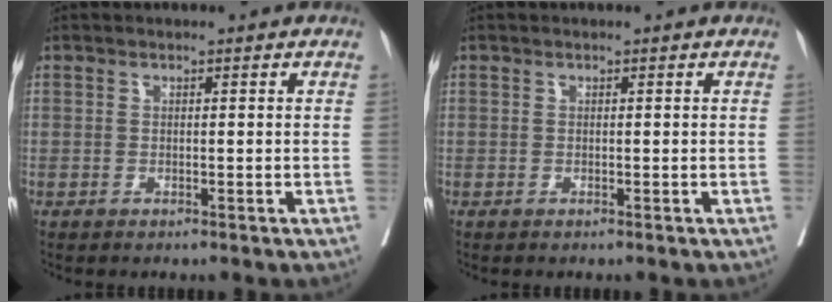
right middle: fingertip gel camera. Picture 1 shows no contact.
{"total": 0.0}